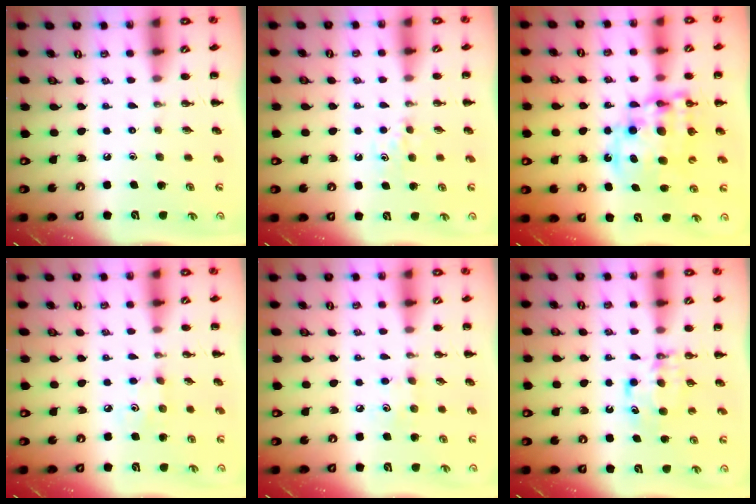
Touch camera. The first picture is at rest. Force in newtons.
{"total": 4.4, "press": 4.2, "slide": 1.3}
{"total": 15.0, "press": 14.6, "slide": 3.1}
{"total": 2.9, "press": 2.8, "slide": 0.8}
{"total": 5.0, "press": 4.8, "slide": 1.4}
{"total": 6.1, "press": 6.0, "slide": 1.0}